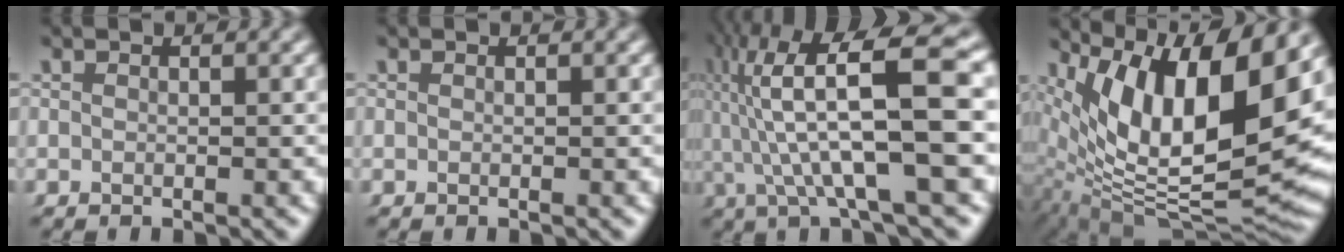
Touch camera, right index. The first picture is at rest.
{"total": 0.0}
{"total": 11.3, "force": [1.8, 4.3, 10.3], "torque": [-0.172, 0.007, 0.029]}
{"total": 18.0, "force": [2.6, 9.6, 14.9], "torque": [-0.233, -0.014, 0.049]}